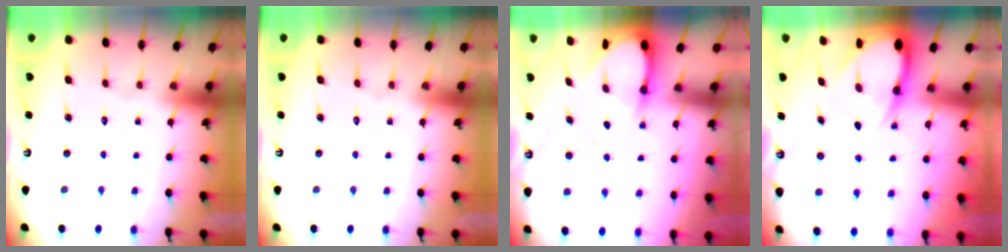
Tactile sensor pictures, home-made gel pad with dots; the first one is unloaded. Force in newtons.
{"total": 0.0}
{"total": 3.3, "press": 3.3, "slide": 0.4}
{"total": 6.4, "press": 6.4, "slide": 0.6}